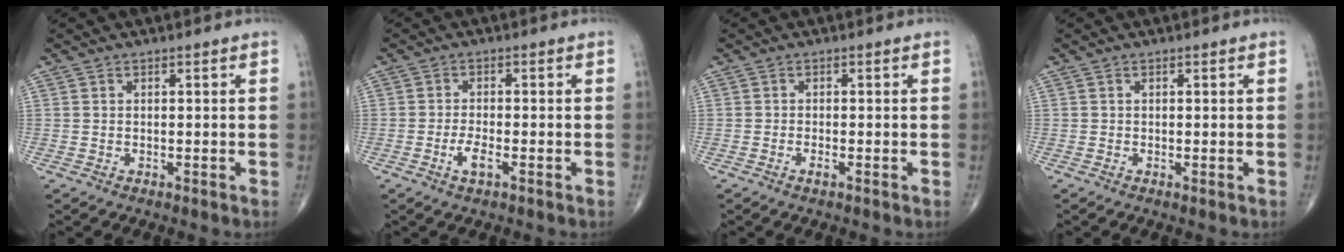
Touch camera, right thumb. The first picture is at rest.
{"total": 3.2, "force": [-1.3, 1.0, 2.7], "torque": [-0.058, 0.003, -0.026]}
{"total": 1.1, "force": [-0.5, 0.3, 0.9], "torque": [-0.018, -0.001, -0.011]}
{"total": 0.0}